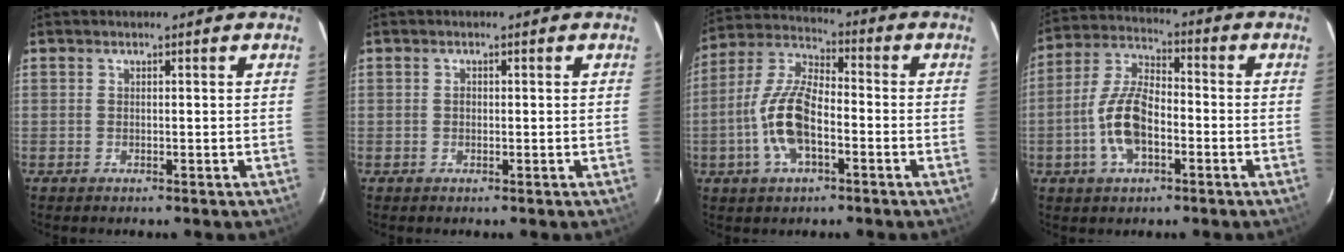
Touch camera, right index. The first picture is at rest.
{"total": 0.6, "force": [-0.1, 0.6, 0.2], "torque": [-0.002, 0.002, -0.002]}
{"total": 12.5, "force": [-3.7, 5.4, 10.6], "torque": [-0.228, 0.005, -0.072]}
{"total": 10.9, "force": [-3.4, 5.3, 9.0], "torque": [-0.193, 0.010, -0.064]}